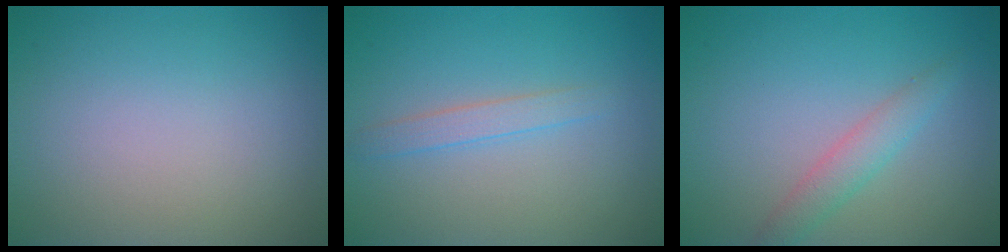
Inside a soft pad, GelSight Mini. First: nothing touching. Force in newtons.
{"total": 1.6, "press": 1.6, "slide": 0.1}
{"total": 2.1, "press": 2.1, "slide": 0.0}